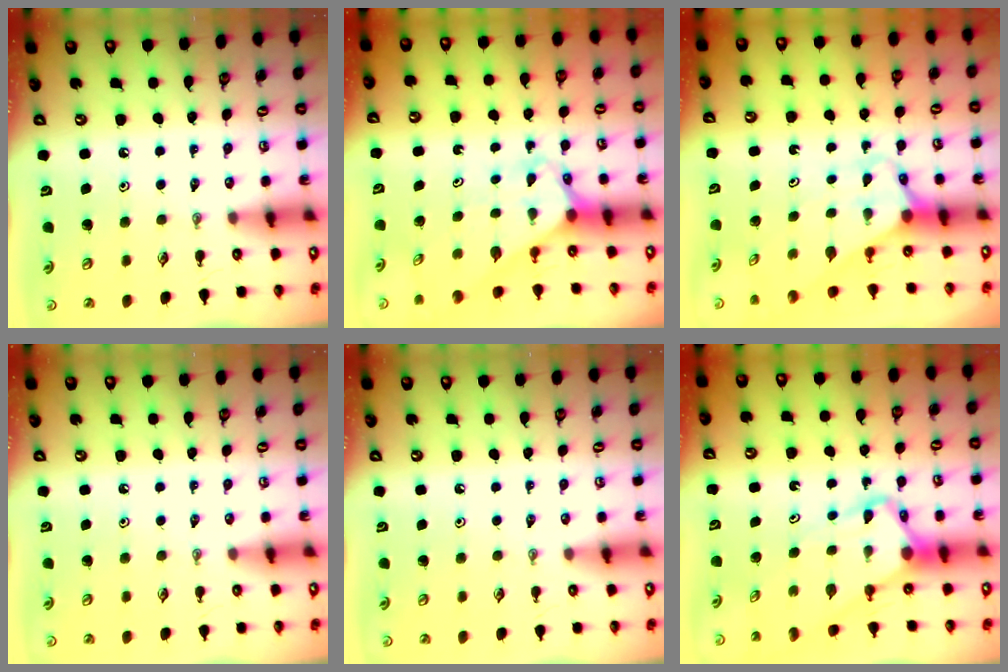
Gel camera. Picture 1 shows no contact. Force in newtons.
{"total": 2.6, "press": 2.6, "slide": 0.2}
{"total": 2.8, "press": 2.8, "slide": 0.2}
{"total": 0.0}
{"total": 0.0}
{"total": 5.6, "press": 5.6, "slide": 0.5}